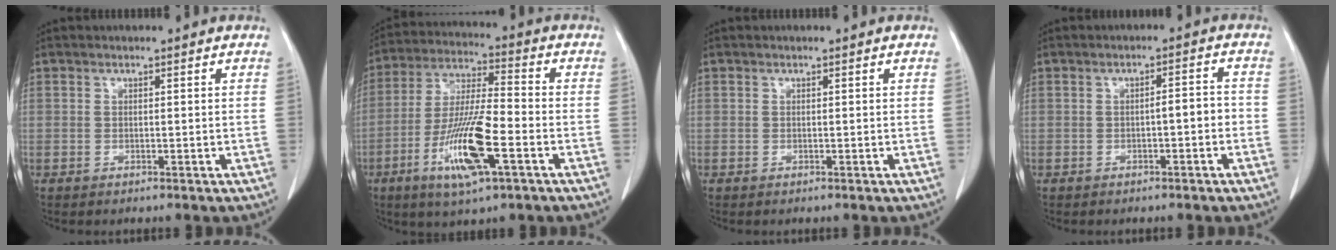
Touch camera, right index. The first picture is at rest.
{"total": 13.7, "force": [-5.3, 2.2, 12.5], "torque": [-0.248, -0.013, -0.095]}
{"total": 0.0}
{"total": 2.7, "force": [-0.9, 0.7, 2.5], "torque": [-0.034, 0.012, -0.012]}